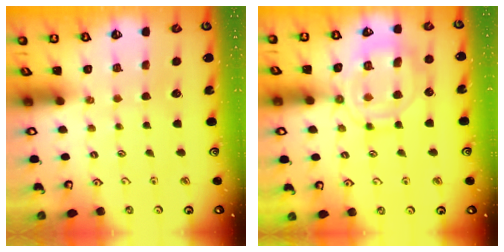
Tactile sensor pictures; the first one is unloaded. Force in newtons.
{"total": 12.4, "press": 12.3, "slide": 1.3}